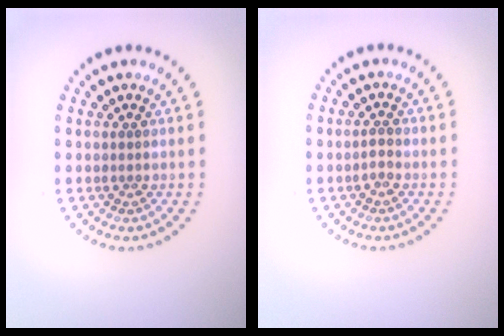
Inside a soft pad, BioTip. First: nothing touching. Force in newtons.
{"total": 1.0, "press": 1.0, "slide": 0.4}